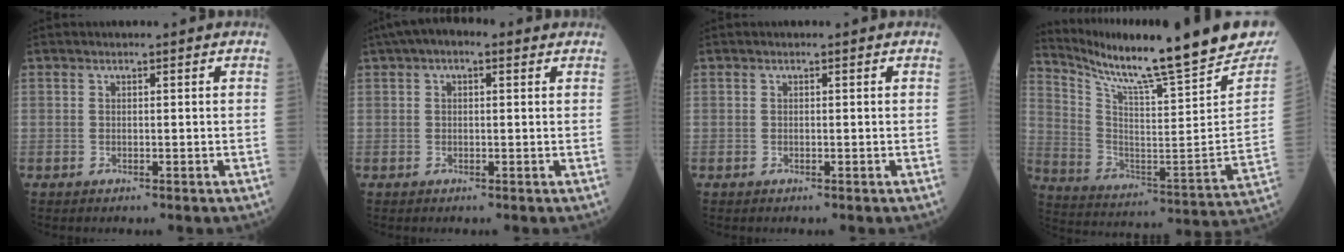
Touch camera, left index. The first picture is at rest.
{"total": 5.0, "force": [2.7, 2.1, 3.7], "torque": [-0.070, 0.033, 0.037]}
{"total": 0.0}
{"total": 27.7, "force": [24.0, 1.2, 13.7], "torque": [-0.239, -0.095, 0.341]}